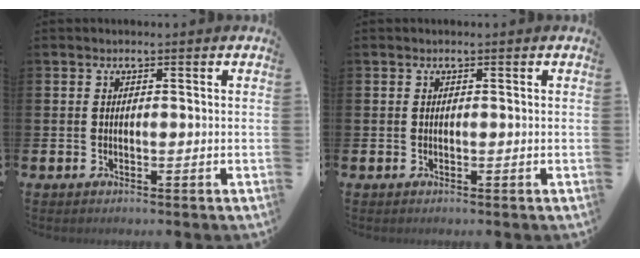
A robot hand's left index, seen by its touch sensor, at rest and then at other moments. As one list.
[{"total": 0.0}]